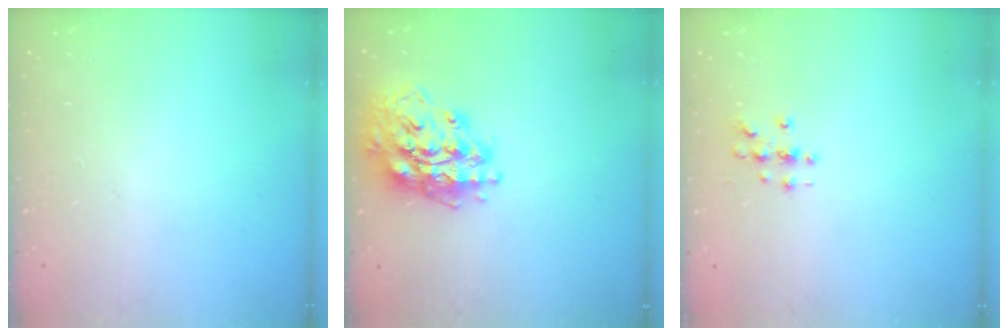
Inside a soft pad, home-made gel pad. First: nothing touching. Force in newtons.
{"total": 17.5, "press": 17.5, "slide": 0.9}
{"total": 2.9, "press": 2.9, "slide": 0.3}